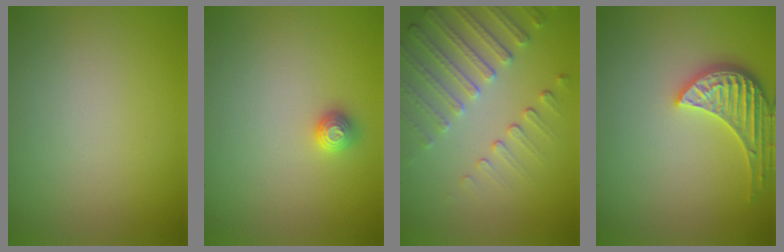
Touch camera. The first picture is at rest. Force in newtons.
{"total": 1.1, "press": 1.1, "slide": 0.2}
{"total": 4.7, "press": 3.6, "slide": 2.9}
{"total": 3.5, "press": 3.3, "slide": 1.0}